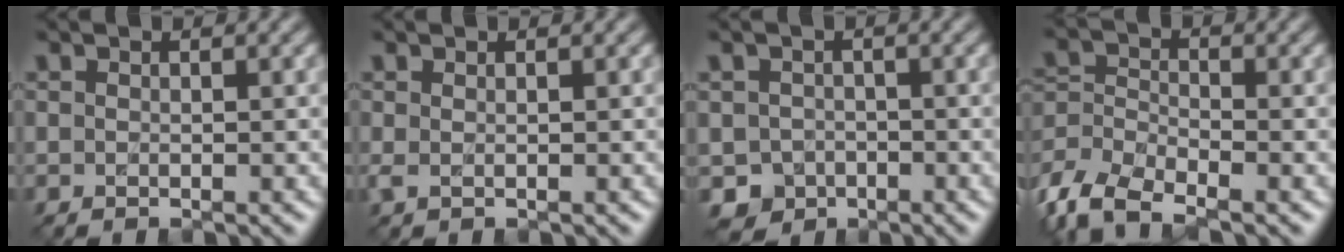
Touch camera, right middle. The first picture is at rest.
{"total": 0.0}
{"total": 2.1, "force": [-1.2, 1.8, -0.3], "torque": [0.008, 0.005, -0.022]}
{"total": 5.4, "force": [-4.0, 2.4, 2.9], "torque": [-0.067, 0.003, -0.090]}